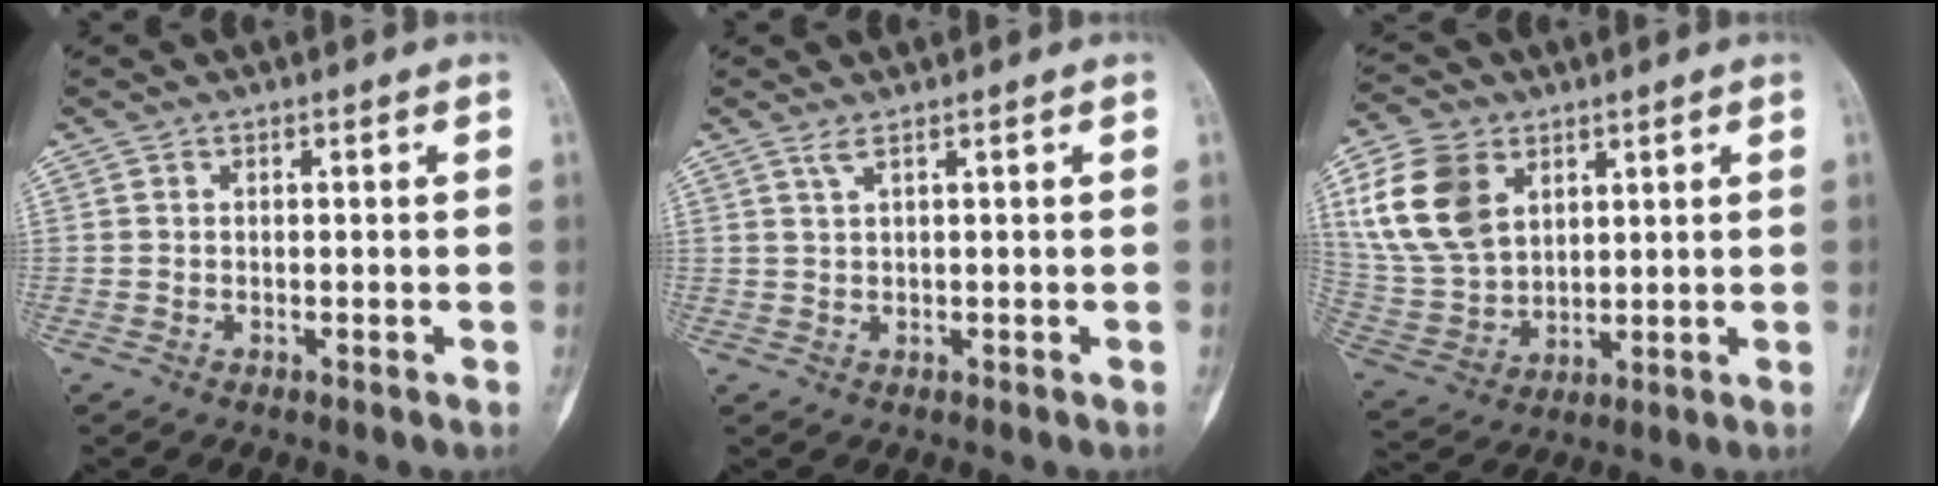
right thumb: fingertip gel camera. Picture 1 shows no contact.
{"total": 1.5, "force": [0.9, -0.2, 1.2], "torque": [-0.032, -0.002, 0.023]}
{"total": 15.0, "force": [5.8, 10.5, 9.0], "torque": [-0.165, -0.013, 0.125]}